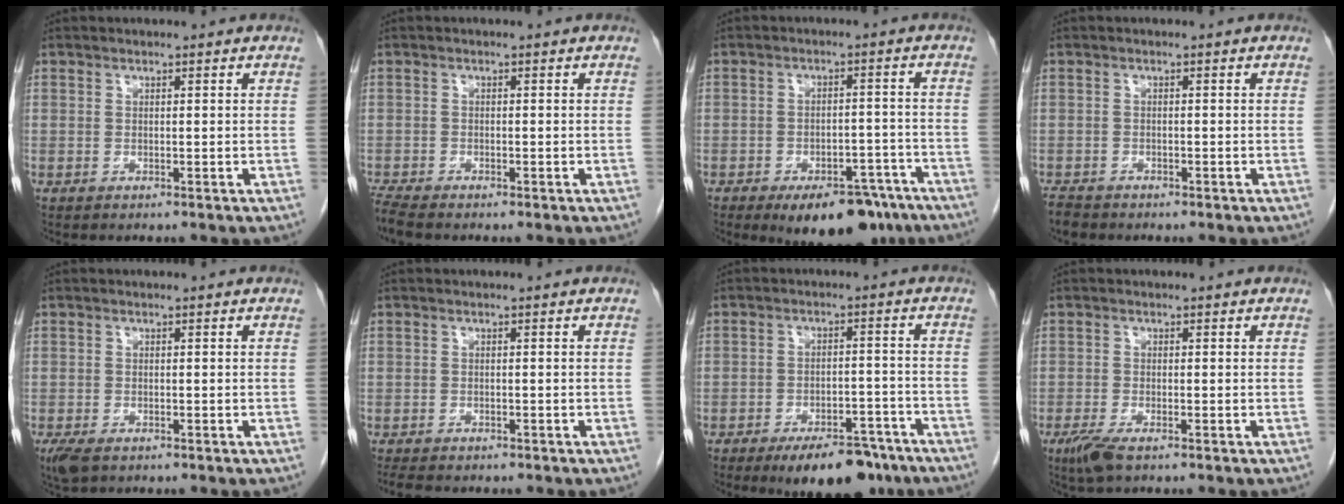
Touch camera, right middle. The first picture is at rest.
{"total": 2.6, "force": [-2.4, 0.3, 1.0], "torque": [-0.031, -0.013, -0.045]}
{"total": 12.3, "force": [-8.8, 5.6, 6.5], "torque": [-0.062, 0.015, -0.121]}
{"total": 2.4, "force": [-2.2, 0.9, 0.6], "torque": [-0.020, -0.007, -0.036]}
{"total": 3.5, "force": [-2.2, 1.6, 2.1], "torque": [-0.049, -0.011, -0.035]}
{"total": 5.1, "force": [-4.3, 1.5, 2.3], "torque": [-0.043, -0.013, -0.058]}
{"total": 10.8, "force": [-7.9, 4.3, 6.0], "torque": [-0.071, 0.004, -0.117]}
{"total": 3.3, "force": [-2.1, 0.7, 2.4], "torque": [-0.055, -0.009, -0.041]}